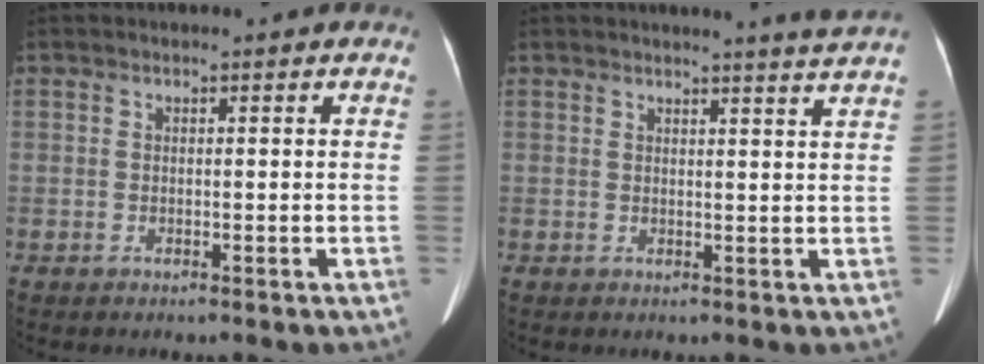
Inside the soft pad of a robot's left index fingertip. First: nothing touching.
{"total": 4.0, "force": [3.6, -1.3, 1.3], "torque": [-0.020, -0.013, 0.032]}